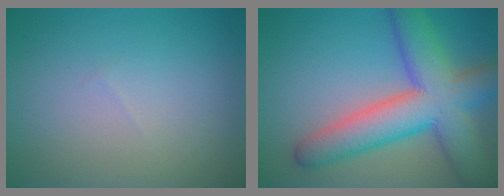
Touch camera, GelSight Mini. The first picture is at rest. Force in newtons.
{"total": 9.9, "press": 9.8, "slide": 0.5}